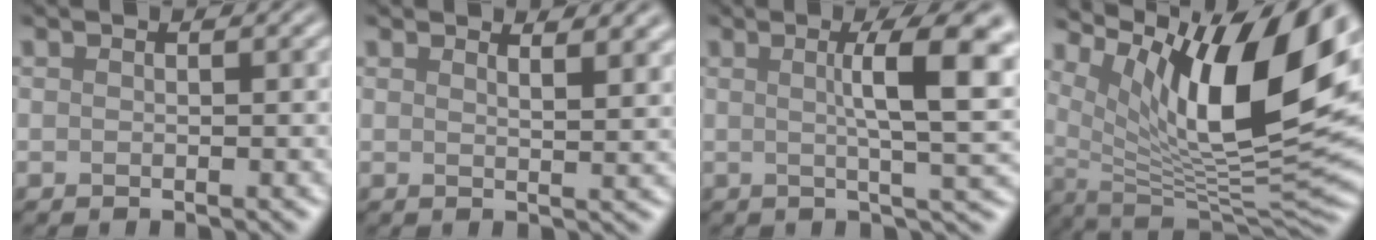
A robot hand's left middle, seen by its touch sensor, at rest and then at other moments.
{"total": 3.8, "force": [2.8, 1.4, 2.2], "torque": [-0.015, 0.017, 0.024]}
{"total": 8.5, "force": [1.7, 1.9, 8.1], "torque": [-0.101, 0.013, 0.023]}
{"total": 13.9, "force": [6.5, 4.1, 11.7], "torque": [-0.196, 0.005, 0.119]}